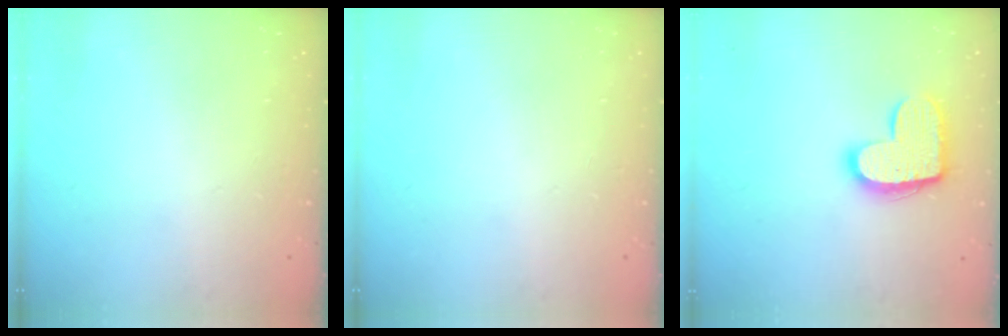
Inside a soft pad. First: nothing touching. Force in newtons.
{"total": 0.0}
{"total": 14.6, "press": 14.6, "slide": 0.8}